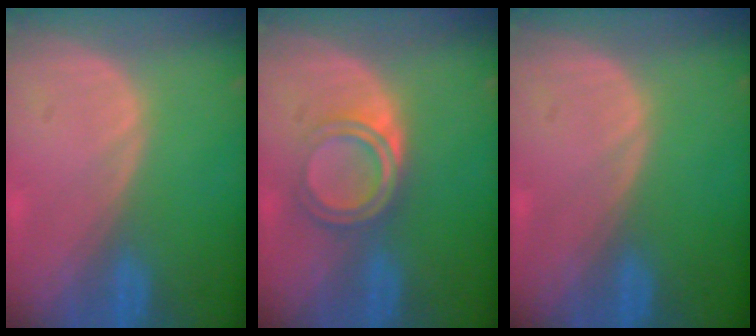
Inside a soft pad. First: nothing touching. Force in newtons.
{"total": 4.7, "press": 4.6, "slide": 0.9}
{"total": 0.0}